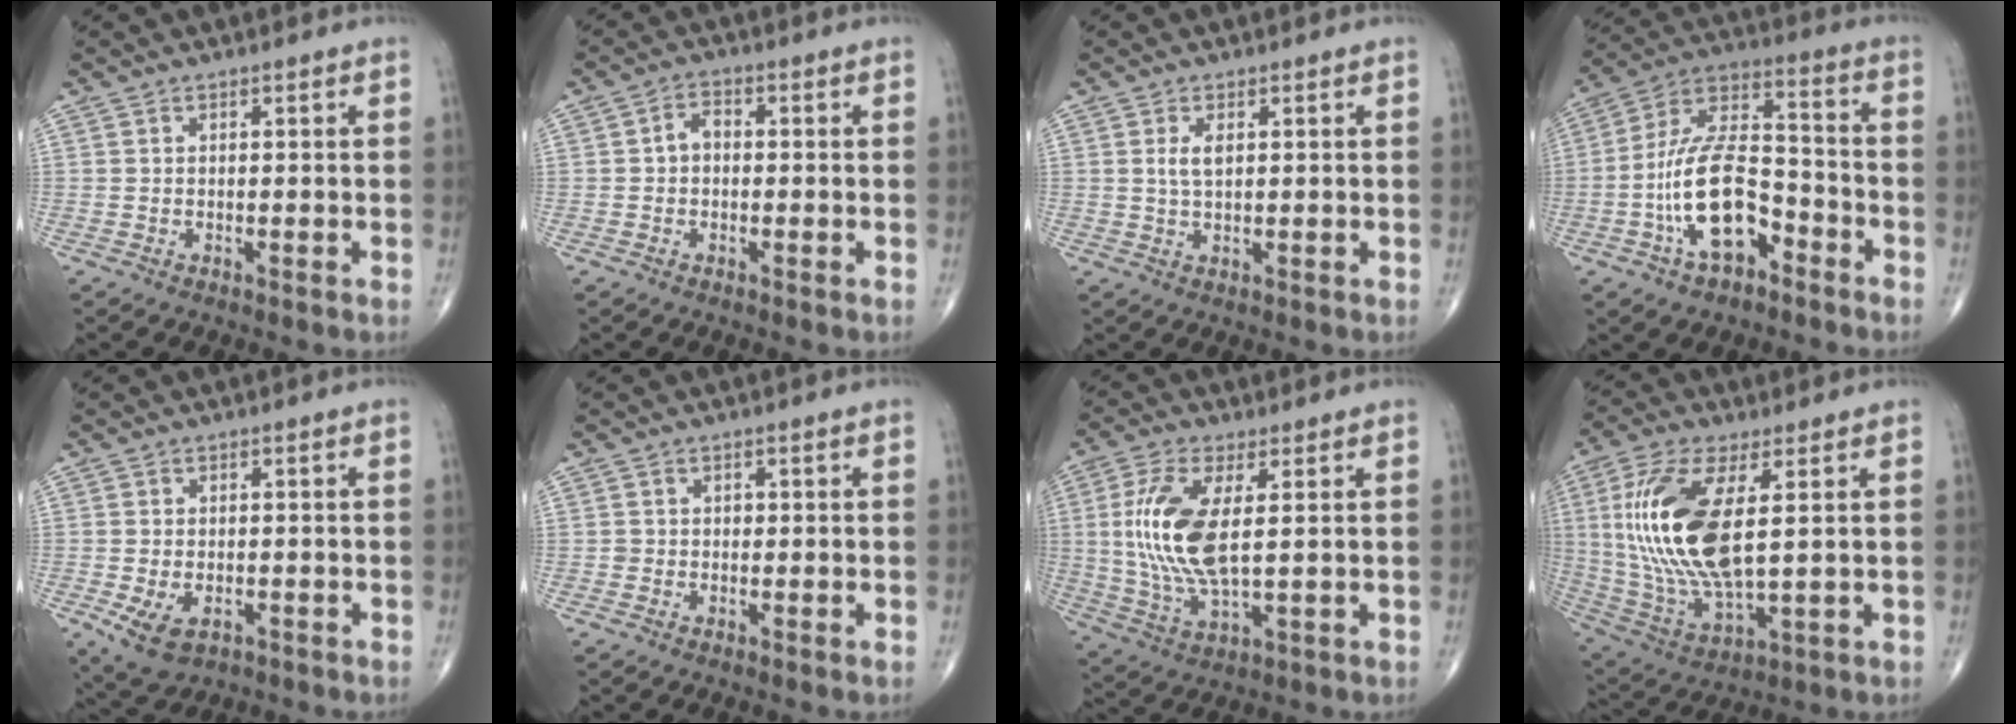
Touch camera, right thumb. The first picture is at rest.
{"total": 3.1, "force": [-0.2, 2.2, 2.1], "torque": [-0.026, 0.016, -0.010]}
{"total": 2.7, "force": [0.7, 1.2, 2.3], "torque": [-0.046, -0.003, 0.016]}
{"total": 16.1, "force": [-6.2, 8.1, 12.5], "torque": [-0.222, 0.052, -0.114]}
{"total": 6.2, "force": [-2.2, 3.7, 4.4], "torque": [-0.080, -0.001, -0.029]}
{"total": 1.2, "force": [-0.1, 1.2, 0.2], "torque": [0.004, 0.005, -0.004]}
{"total": 13.7, "force": [1.9, 5.4, 12.4], "torque": [-0.272, -0.013, 0.042]}
{"total": 20.1, "force": [3.2, 8.3, 18.0], "torque": [-0.389, -0.020, 0.067]}